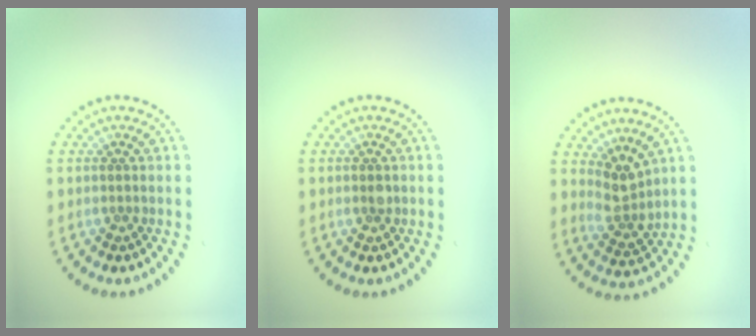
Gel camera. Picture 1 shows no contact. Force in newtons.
{"total": 0.9, "press": 0.9, "slide": 0.1}
{"total": 2.8, "press": 2.1, "slide": 1.8}